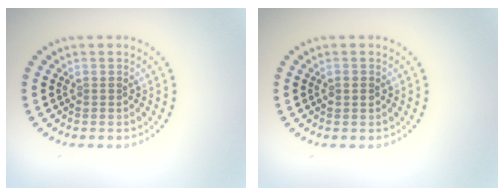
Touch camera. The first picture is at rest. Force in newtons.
{"total": 1.1, "press": 1.1, "slide": 0.1}